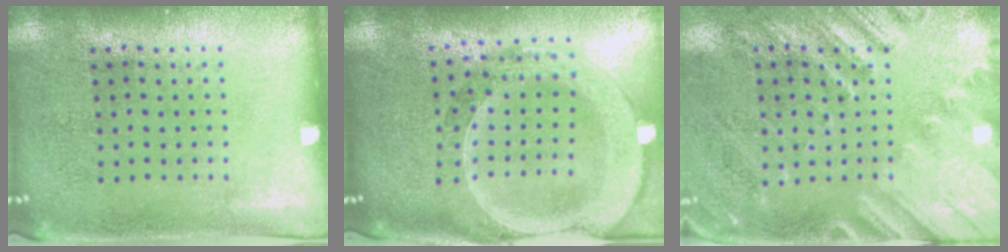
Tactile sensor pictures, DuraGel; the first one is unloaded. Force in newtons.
{"total": 2.8, "press": 2.4, "slide": 1.4}
{"total": 2.5, "press": 2.0, "slide": 1.6}